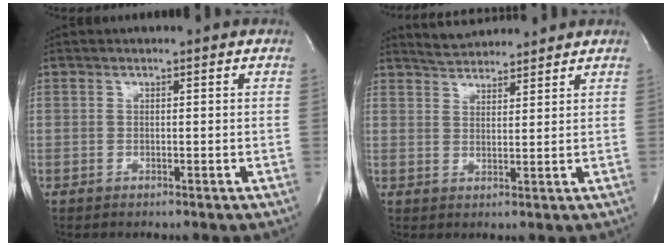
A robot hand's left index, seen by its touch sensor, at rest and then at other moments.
{"total": 5.3, "force": [5.2, 0.6, 0.8], "torque": [-0.021, 0.021, 0.090]}